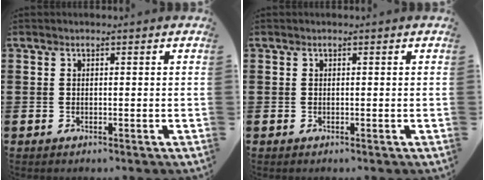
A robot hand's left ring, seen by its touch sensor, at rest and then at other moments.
{"total": 0.0}